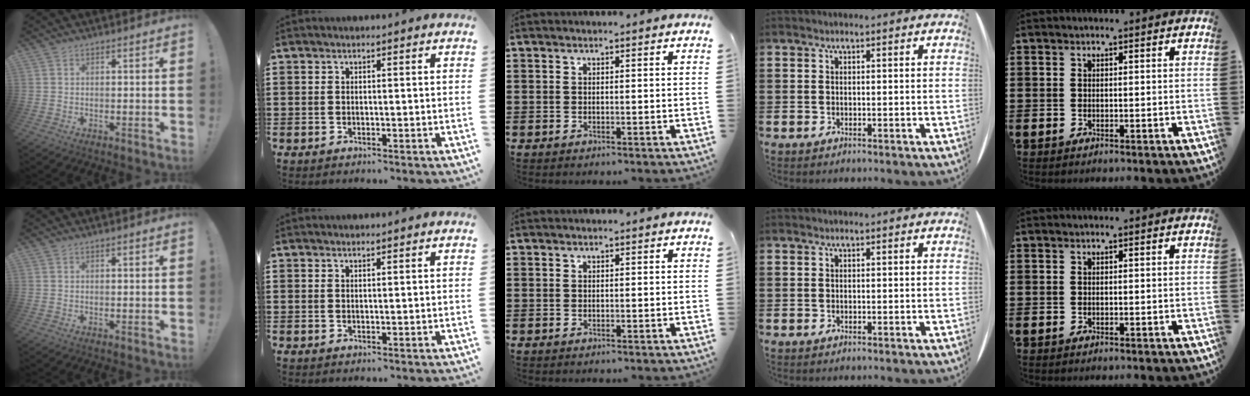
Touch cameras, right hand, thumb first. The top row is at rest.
{"index": {"total": 0.7, "force": [0.7, 0.0, 0.3], "torque": [-0.006, 0.000, 0.014]}}